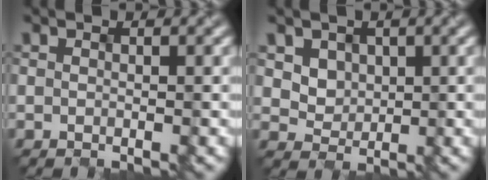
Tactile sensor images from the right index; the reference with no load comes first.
{"total": 4.1, "force": [1.9, 3.3, 1.6], "torque": [-0.051, 0.001, 0.041]}